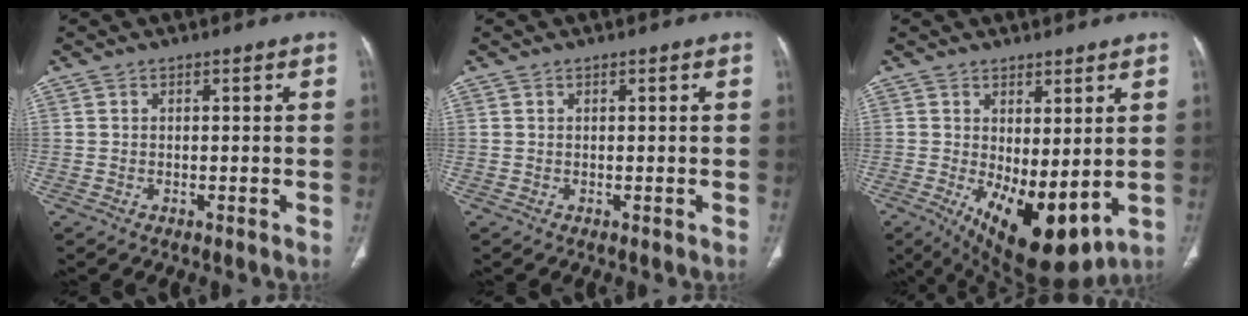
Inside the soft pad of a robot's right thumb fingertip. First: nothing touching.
{"total": 0.0}
{"total": 13.2, "force": [-1.5, 5.8, 11.8], "torque": [-0.178, -0.025, 0.000]}